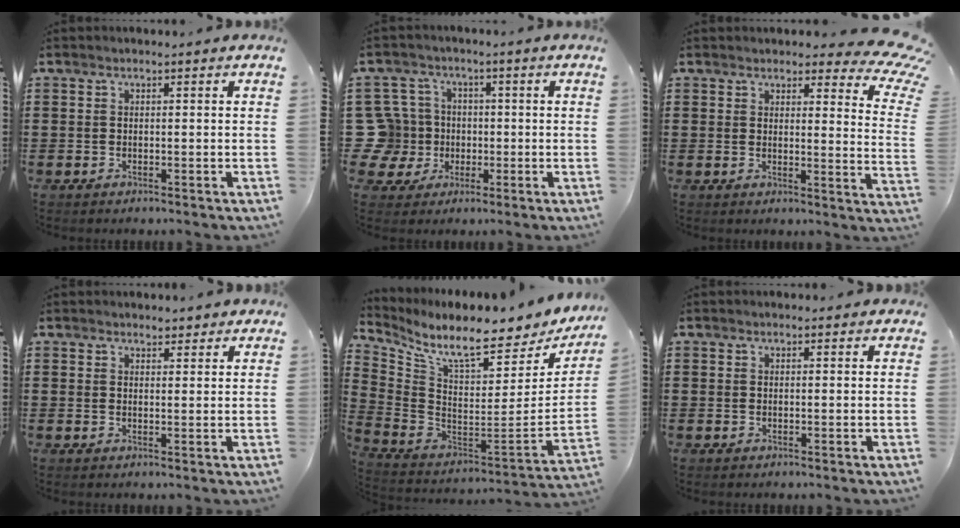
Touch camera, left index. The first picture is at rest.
{"total": 9.0, "force": [-0.3, 8.6, 2.6], "torque": [-0.121, 0.008, -0.004]}
{"total": 5.3, "force": [4.3, 1.4, 2.7], "torque": [-0.039, -0.022, 0.071]}
{"total": 2.2, "force": [2.0, 0.8, 0.4], "torque": [-0.011, 0.005, 0.038]}
{"total": 9.5, "force": [7.5, 1.0, 5.7], "torque": [-0.127, -0.076, 0.121]}
{"total": 0.8, "force": [0.4, 0.7, 0.1], "torque": [-0.004, 0.004, 0.008]}